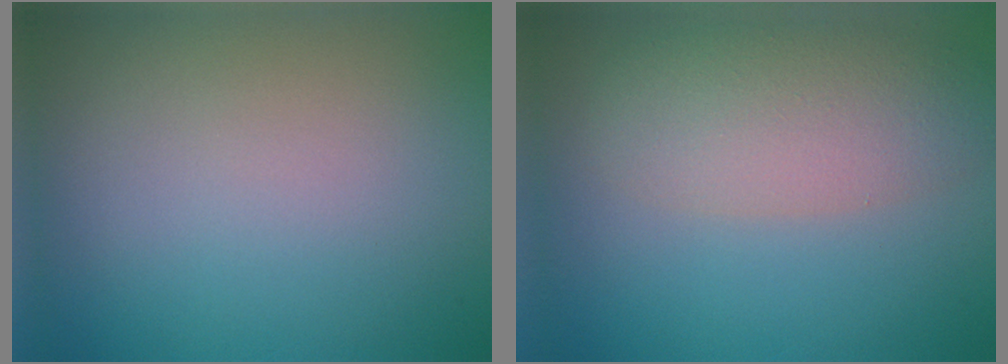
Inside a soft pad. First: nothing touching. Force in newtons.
{"total": 5.3, "press": 5.3, "slide": 0.2}